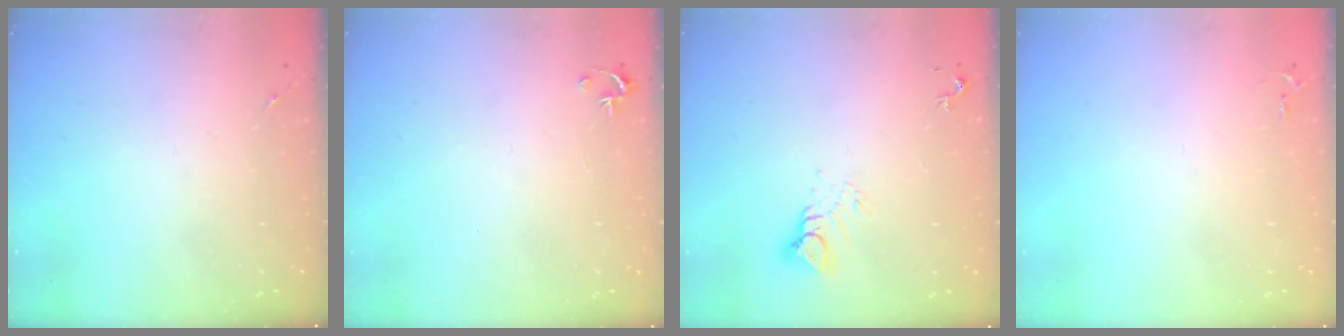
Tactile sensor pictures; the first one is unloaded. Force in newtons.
{"total": 2.5, "press": 2.5, "slide": 0.2}
{"total": 5.9, "press": 5.9, "slide": 0.2}
{"total": 2.8, "press": 2.8, "slide": 0.4}